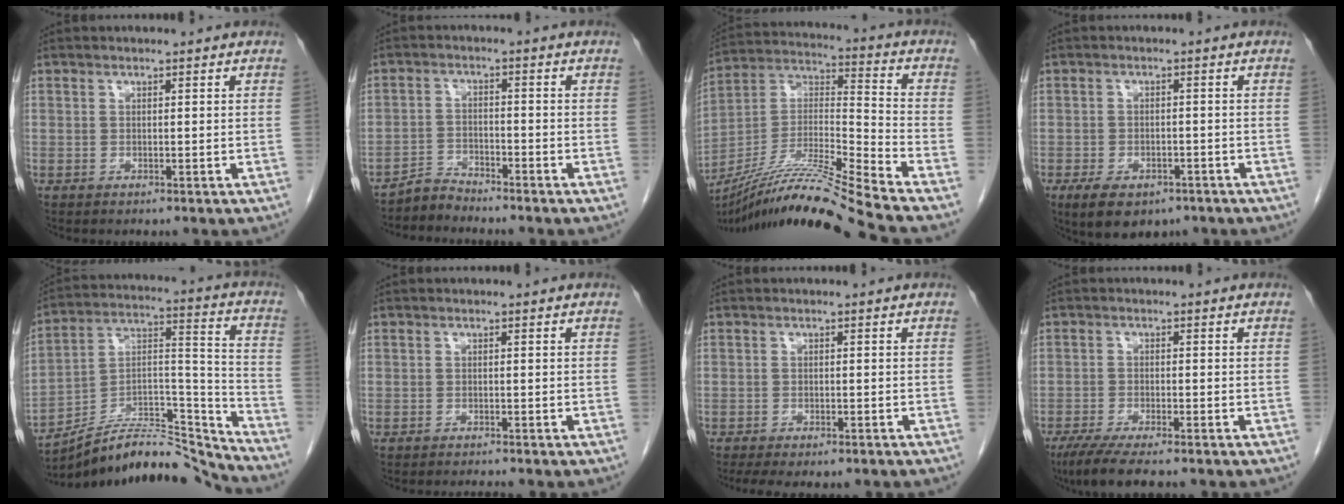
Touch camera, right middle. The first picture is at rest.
{"total": 3.0, "force": [-2.9, 0.0, -0.6], "torque": [0.018, -0.013, -0.055]}
{"total": 19.1, "force": [-16.2, -3.0, 9.6], "torque": [-0.194, -0.007, -0.295]}
{"total": 8.5, "force": [-5.7, 4.5, 4.5], "torque": [-0.074, -0.001, -0.082]}
{"total": 17.7, "force": [-17.4, 1.0, 3.2], "torque": [-0.047, 0.056, -0.290]}
{"total": 1.3, "force": [-1.3, -0.4, 0.2], "torque": [-0.005, -0.004, -0.019]}
{"total": 6.5, "force": [-5.3, 1.5, 3.4], "torque": [-0.044, -0.008, -0.073]}
{"total": 7.2, "force": [-5.6, 0.7, 4.5], "torque": [-0.076, -0.018, -0.090]}